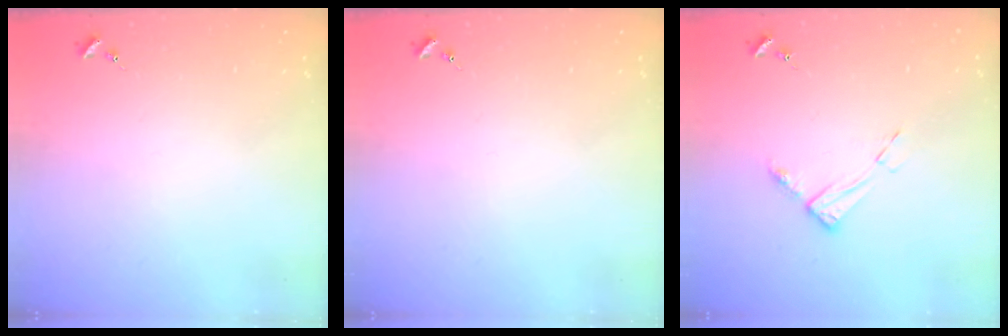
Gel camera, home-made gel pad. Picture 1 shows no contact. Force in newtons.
{"total": 0.0}
{"total": 7.7, "press": 7.7, "slide": 0.6}